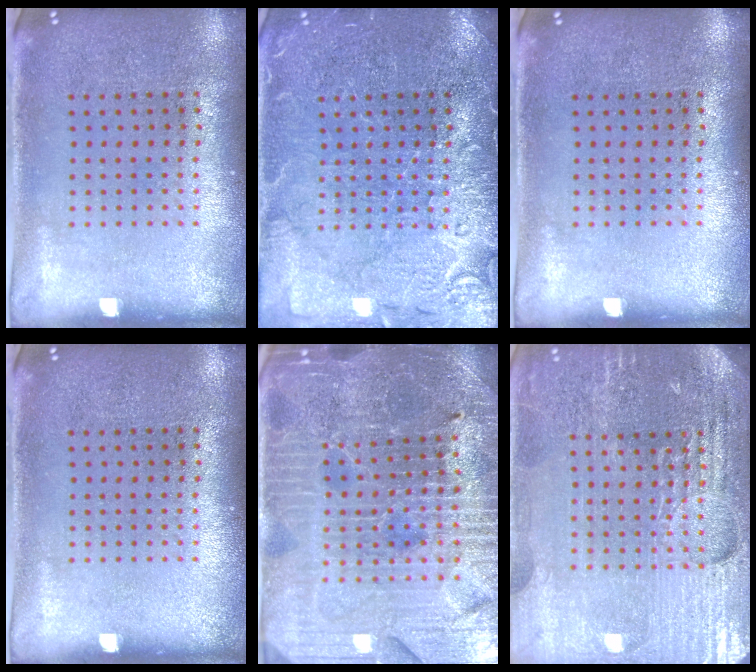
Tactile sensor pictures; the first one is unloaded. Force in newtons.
{"total": 4.8, "press": 4.7, "slide": 0.8}
{"total": 0.0}
{"total": 0.0}
{"total": 4.9, "press": 4.7, "slide": 1.5}
{"total": 4.9, "press": 4.6, "slide": 1.8}